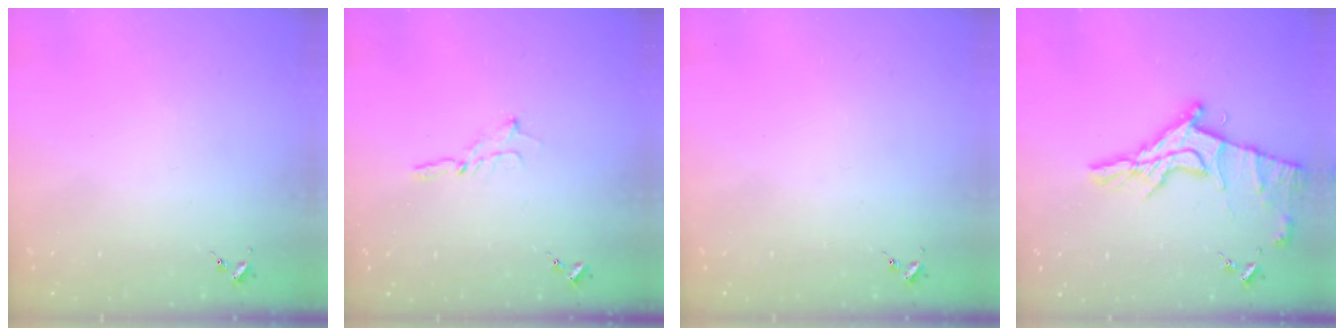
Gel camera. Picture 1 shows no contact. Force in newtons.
{"total": 1.6, "press": 1.6, "slide": 0.1}
{"total": 0.0}
{"total": 15.1, "press": 15.0, "slide": 1.2}